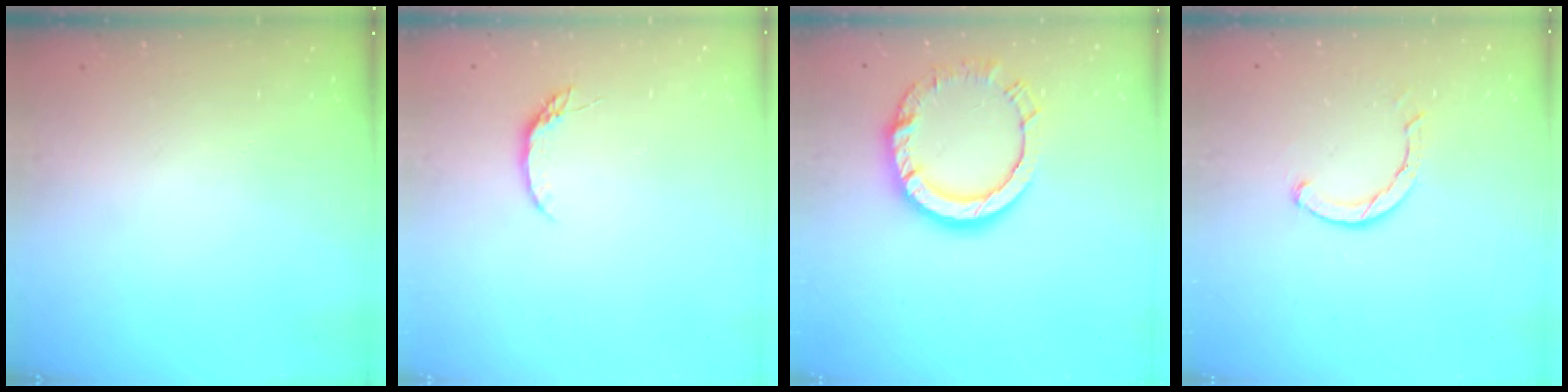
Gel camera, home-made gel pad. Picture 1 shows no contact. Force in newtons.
{"total": 4.3, "press": 4.3, "slide": 0.5}
{"total": 11.5, "press": 11.5, "slide": 1.0}
{"total": 2.5, "press": 2.5, "slide": 0.1}